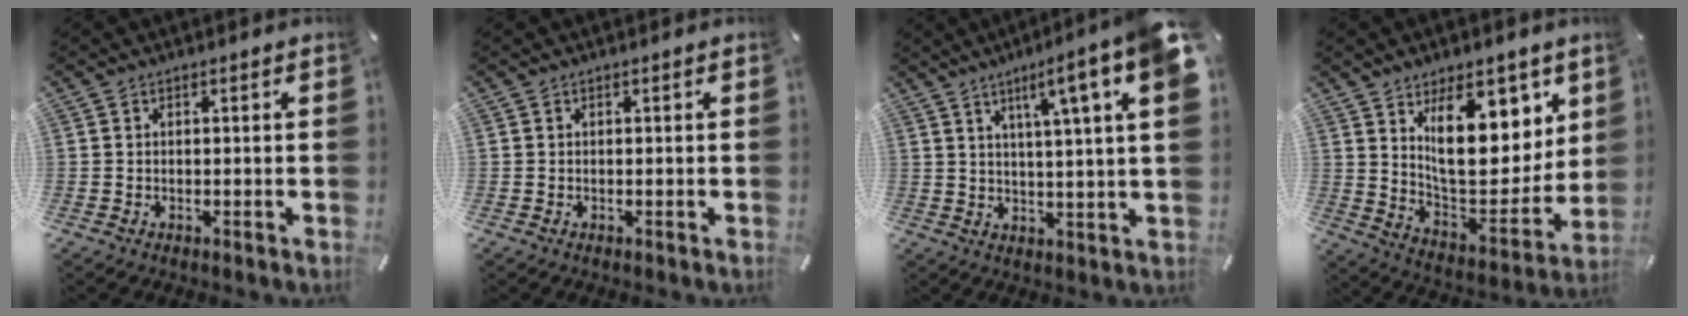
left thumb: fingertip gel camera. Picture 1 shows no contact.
{"total": 0.0}
{"total": 11.9, "force": [5.9, 0.2, 10.3], "torque": [-0.158, -0.039, 0.085]}
{"total": 19.0, "force": [9.7, 9.8, 13.0], "torque": [-0.186, -0.060, 0.168]}